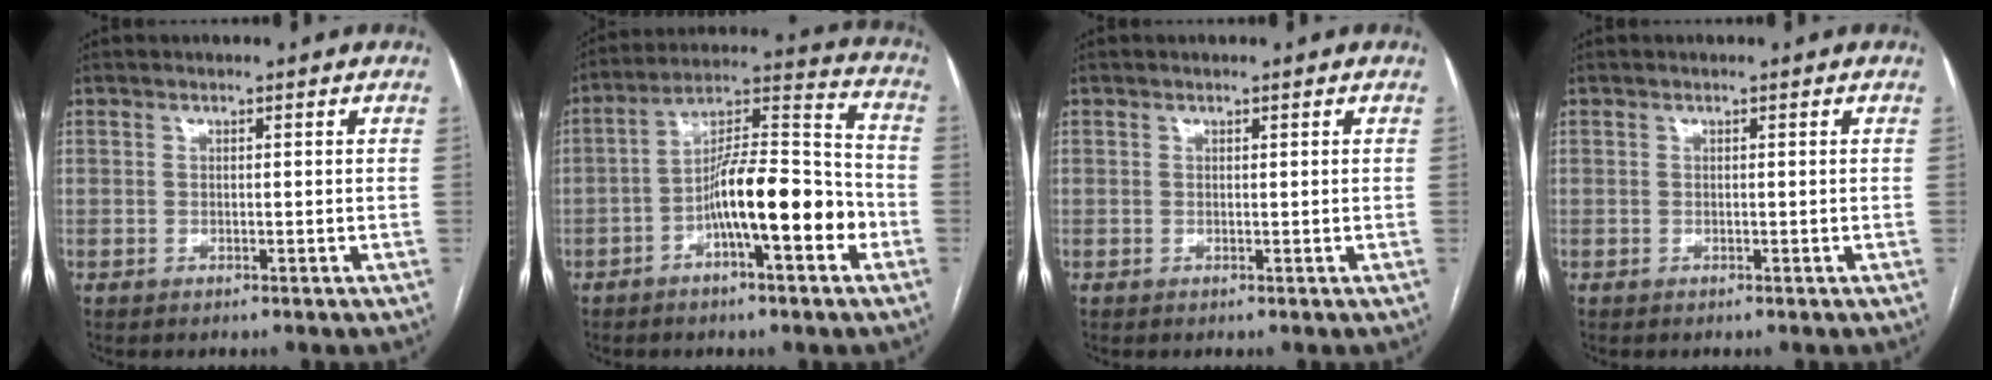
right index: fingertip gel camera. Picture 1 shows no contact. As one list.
[{"total": 14.6, "force": [-5.1, 2.7, 13.4], "torque": [-0.222, 0.022, -0.083]}, {"total": 0.0}, {"total": 0.0}]